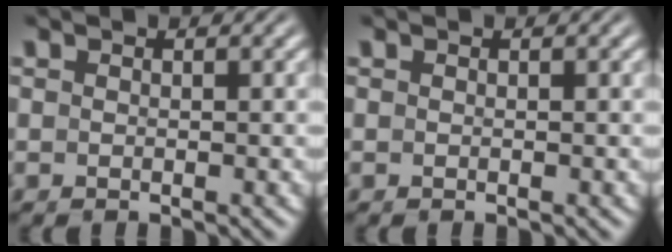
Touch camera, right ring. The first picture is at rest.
{"total": 0.0}